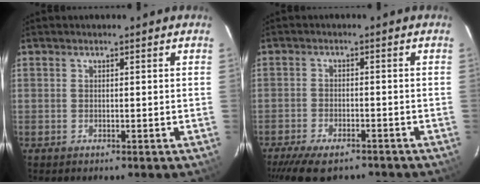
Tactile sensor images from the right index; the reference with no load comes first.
{"total": 9.0, "force": [-7.3, 3.1, 4.3], "torque": [-0.103, -0.017, -0.122]}